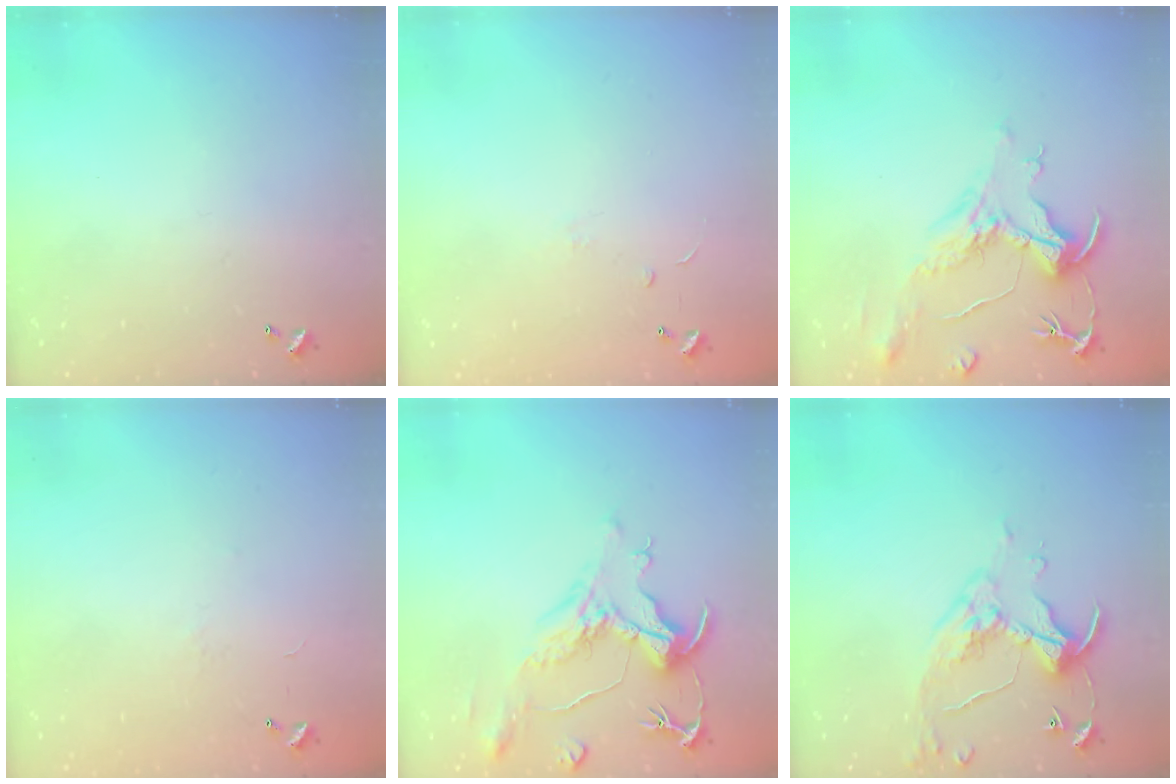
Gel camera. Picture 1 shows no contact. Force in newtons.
{"total": 6.5, "press": 6.5, "slide": 0.6}
{"total": 2.2, "press": 1.7, "slide": 1.4}
{"total": 6.4, "press": 6.3, "slide": 0.9}
{"total": 1.8, "press": 0.8, "slide": 1.5}
{"total": 6.8, "press": 6.7, "slide": 0.8}